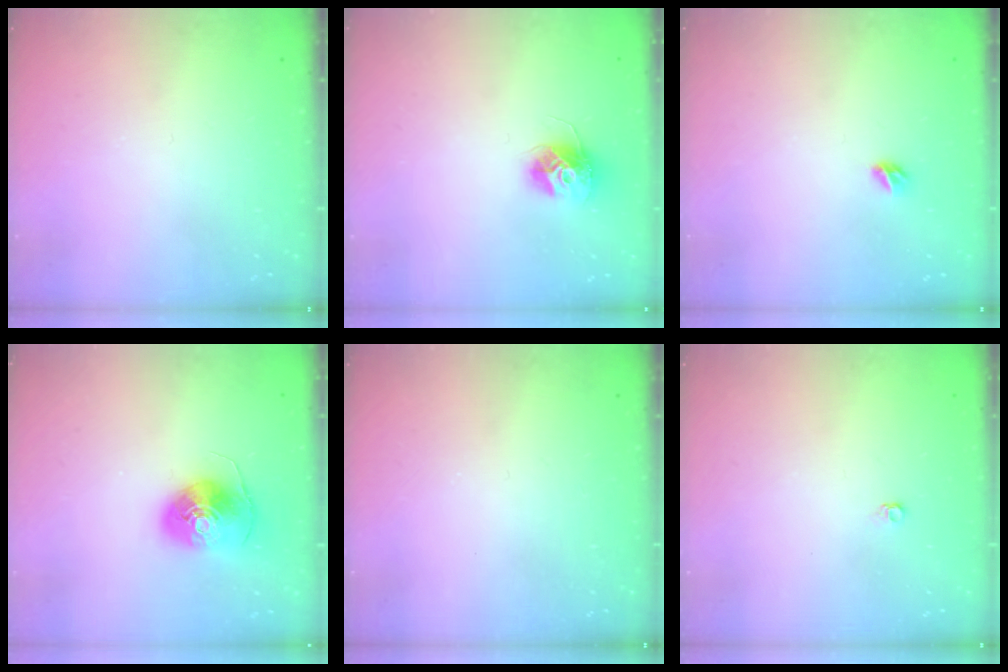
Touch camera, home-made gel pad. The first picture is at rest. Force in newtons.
{"total": 10.9, "press": 10.9, "slide": 0.7}
{"total": 3.8, "press": 3.8, "slide": 0.7}
{"total": 8.4, "press": 8.3, "slide": 1.5}
{"total": 0.0}
{"total": 3.6, "press": 3.5, "slide": 0.6}